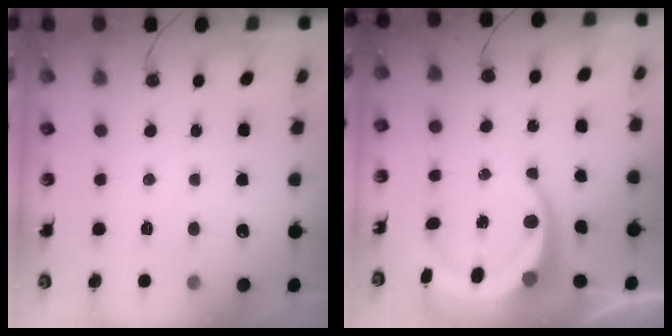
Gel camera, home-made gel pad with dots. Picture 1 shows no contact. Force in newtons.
{"total": 9.5, "press": 9.2, "slide": 2.3}